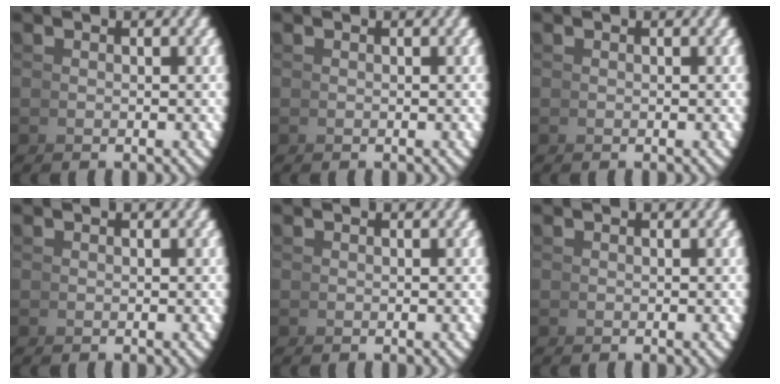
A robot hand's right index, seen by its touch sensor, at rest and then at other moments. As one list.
[{"total": 0.0}, {"total": 0.0}, {"total": 0.0}, {"total": 0.0}, {"total": 0.0}]